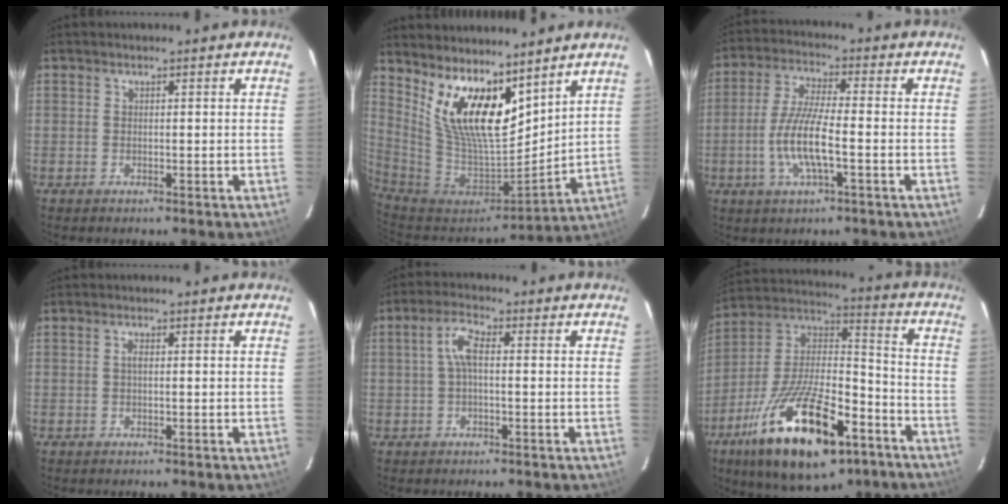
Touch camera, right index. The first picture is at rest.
{"total": 15.5, "force": [9.3, 6.3, 10.7], "torque": [-0.189, -0.010, 0.185]}
{"total": 9.6, "force": [-2.7, 1.8, 9.0], "torque": [-0.186, -0.004, -0.055]}
{"total": 0.8, "force": [0.0, 0.3, 0.8], "torque": [-0.016, 0.004, -0.002]}
{"total": 4.2, "force": [0.1, 1.5, 3.9], "torque": [-0.082, 0.013, 0.002]}
{"total": 26.6, "force": [-14.4, 10.7, 19.7], "torque": [-0.363, -0.015, -0.232]}